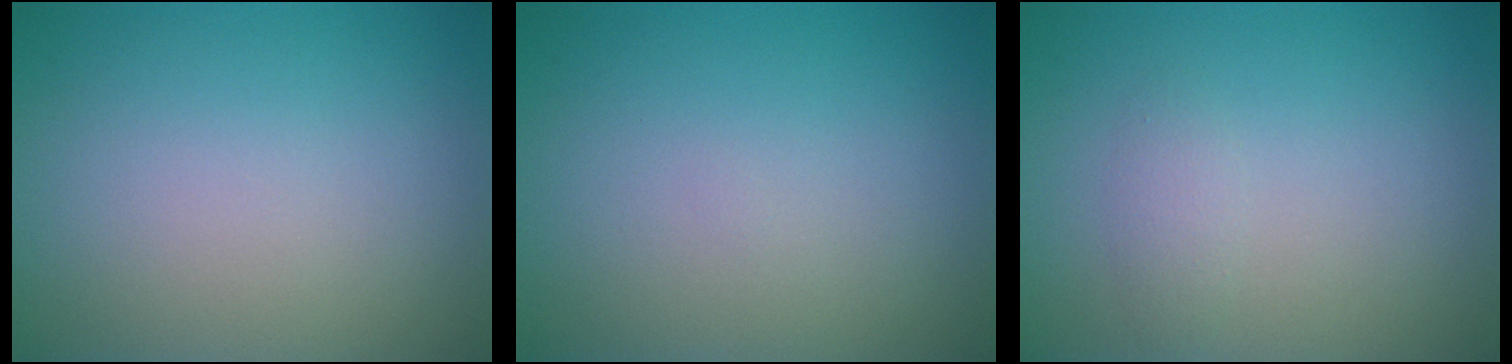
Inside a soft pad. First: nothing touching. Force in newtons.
{"total": 0.0}
{"total": 1.0, "press": 1.0, "slide": 0.0}